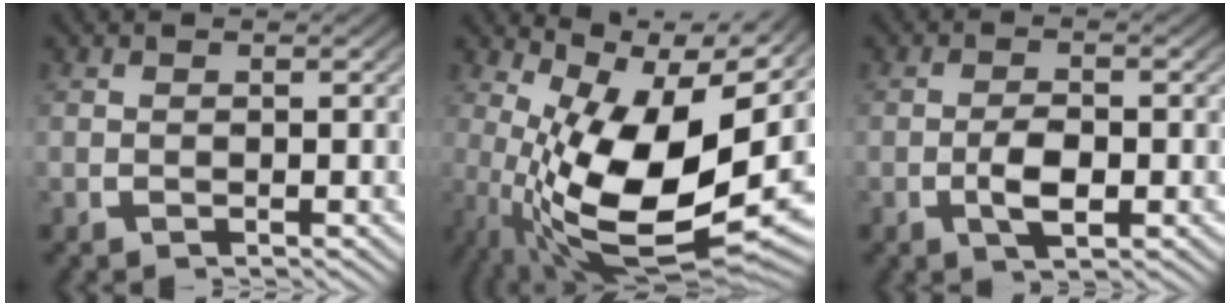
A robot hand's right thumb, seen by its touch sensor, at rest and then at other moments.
{"total": 15.7, "force": [0.0, 8.1, 13.5], "torque": [-0.243, -0.057, 0.036]}
{"total": 3.1, "force": [-0.7, 1.7, 2.5], "torque": [-0.049, -0.011, -0.008]}